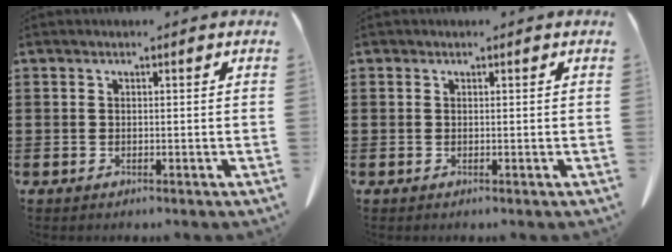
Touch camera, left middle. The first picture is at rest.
{"total": 0.0}